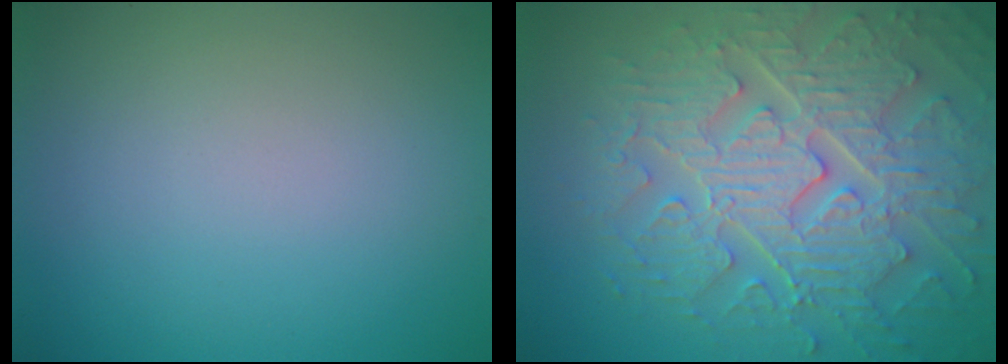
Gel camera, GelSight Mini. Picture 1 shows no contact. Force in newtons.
{"total": 8.8, "press": 6.5, "slide": 6.0}